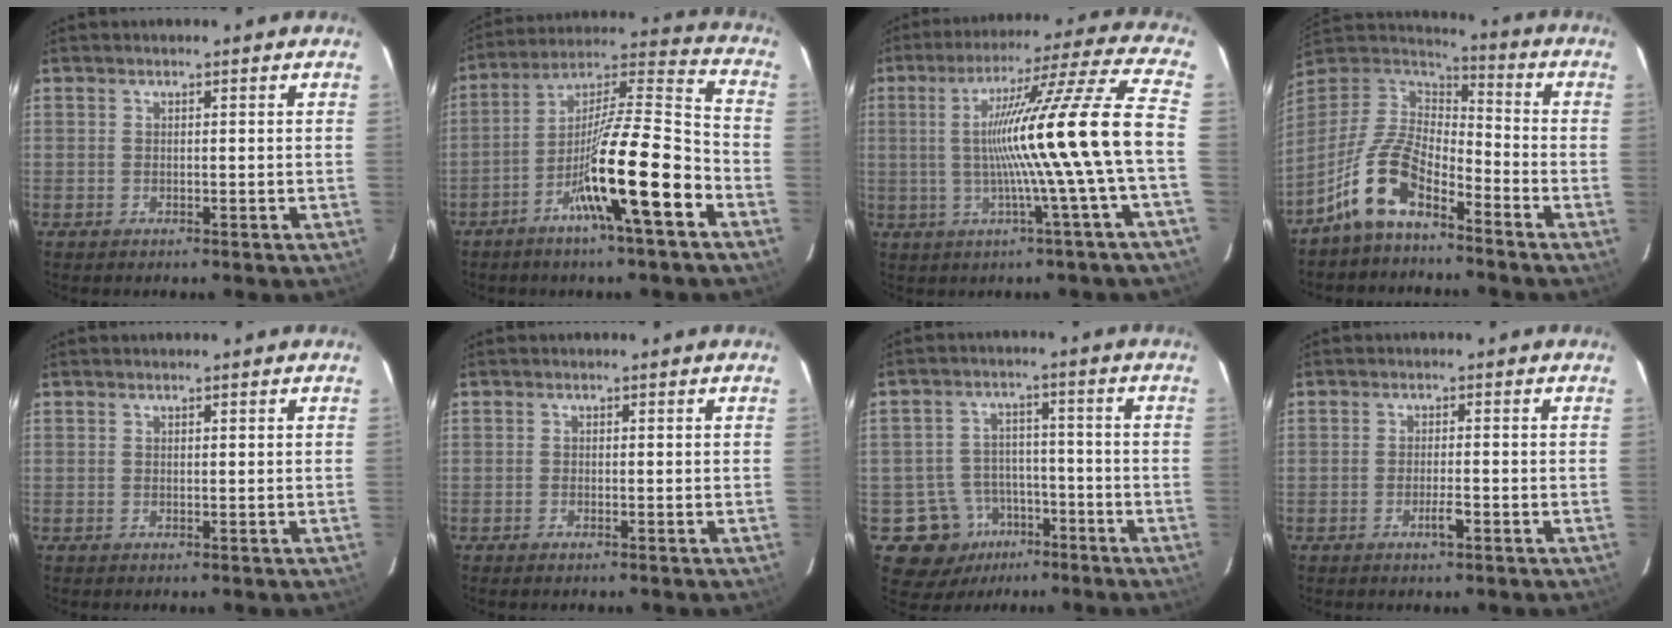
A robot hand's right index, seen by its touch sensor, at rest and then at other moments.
{"total": 16.5, "force": [-7.3, 0.3, 14.8], "torque": [-0.259, -0.003, -0.127]}
{"total": 17.2, "force": [-1.7, -2.8, 16.8], "torque": [-0.264, 0.006, -0.034]}
{"total": 10.8, "force": [-7.2, 4.1, 6.9], "torque": [-0.161, 0.020, -0.143]}
{"total": 0.0}
{"total": 0.6, "force": [-0.5, 0.1, 0.4], "torque": [-0.011, 0.000, -0.005]}
{"total": 9.9, "force": [-4.5, 8.7, 1.3], "torque": [-0.033, 0.027, -0.055]}
{"total": 2.2, "force": [-1.1, 0.2, 1.9], "torque": [-0.034, -0.001, -0.019]}